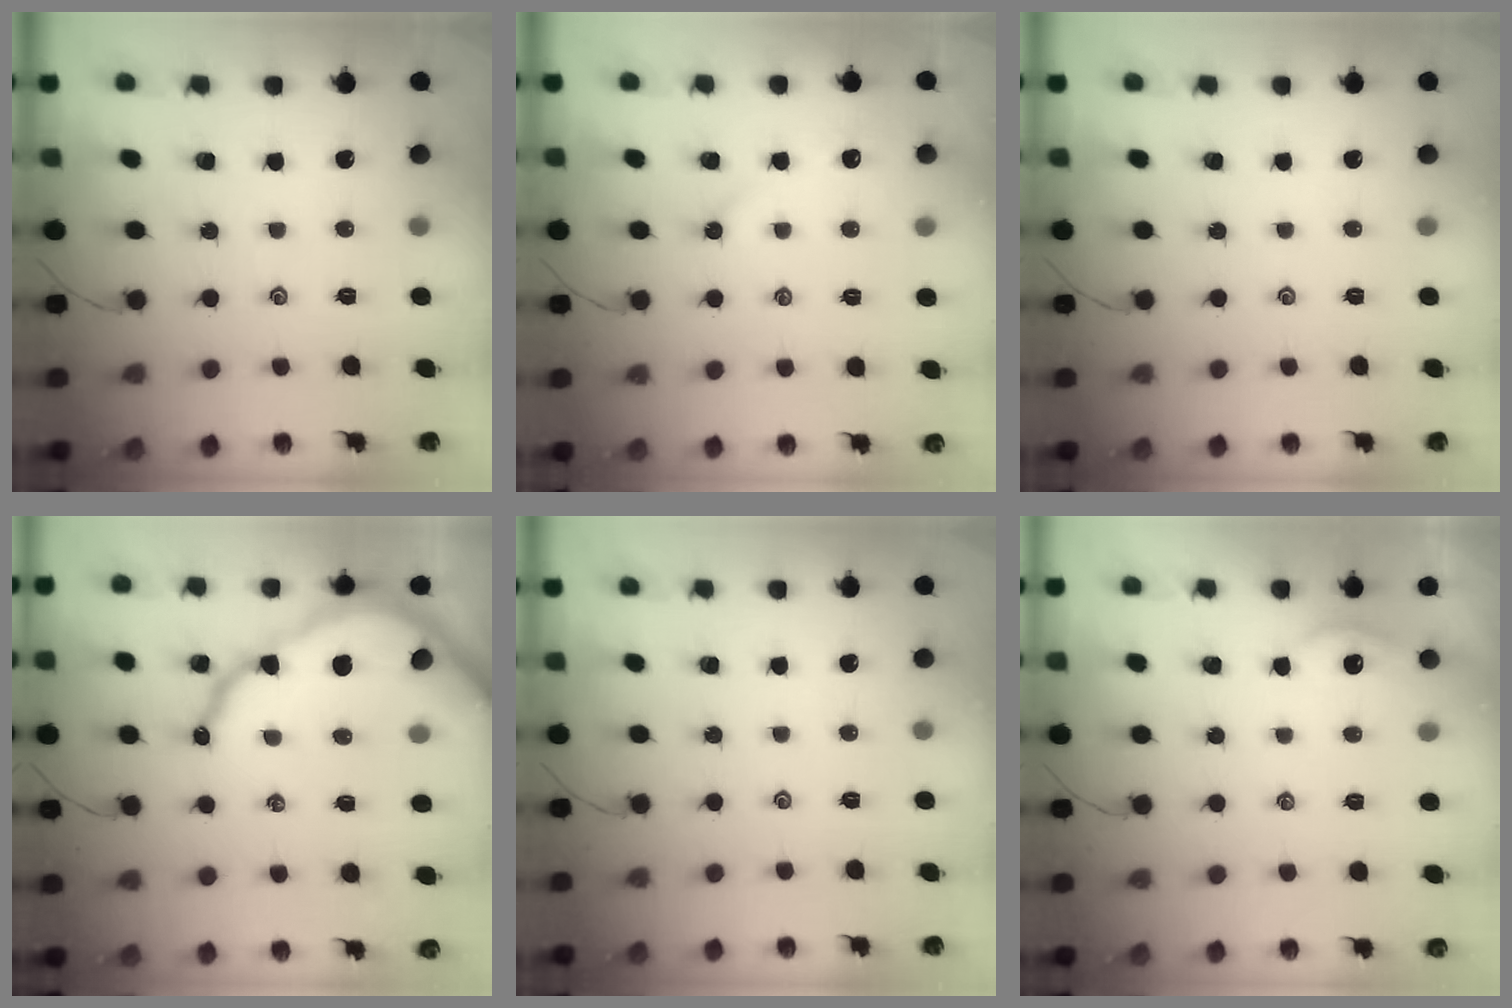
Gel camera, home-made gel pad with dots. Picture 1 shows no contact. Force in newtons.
{"total": 3.6, "press": 3.6, "slide": 0.6}
{"total": 0.0}
{"total": 15.2, "press": 15.2, "slide": 1.6}
{"total": 0.0}
{"total": 2.2, "press": 2.2, "slide": 0.3}